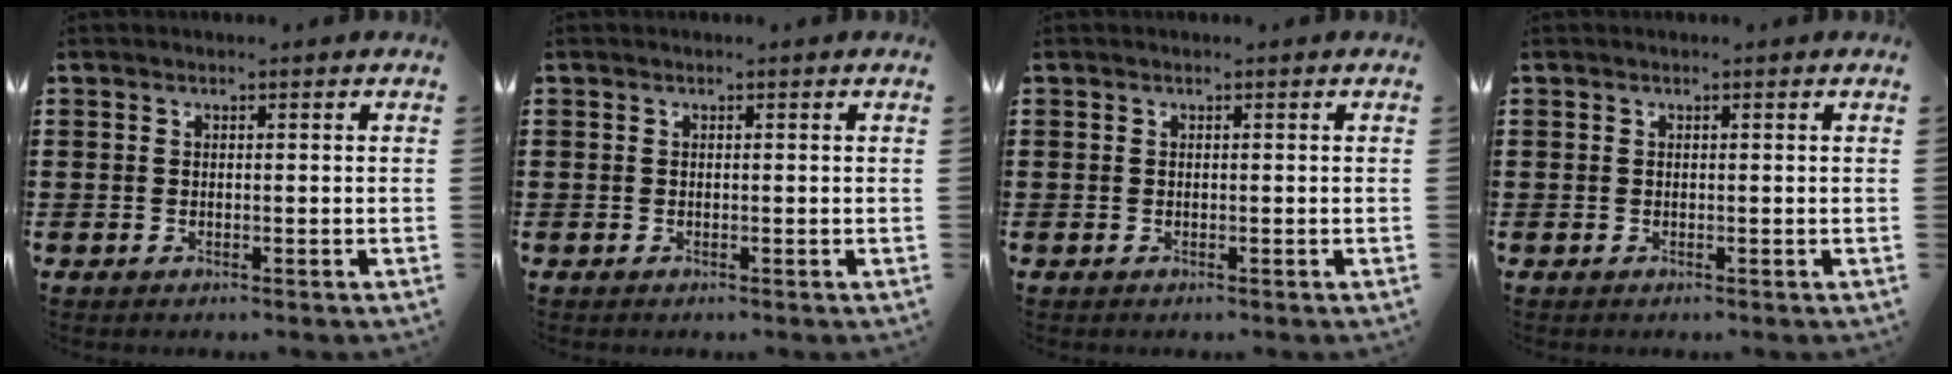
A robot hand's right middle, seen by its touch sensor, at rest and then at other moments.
{"total": 0.0}
{"total": 0.0}
{"total": 0.0}